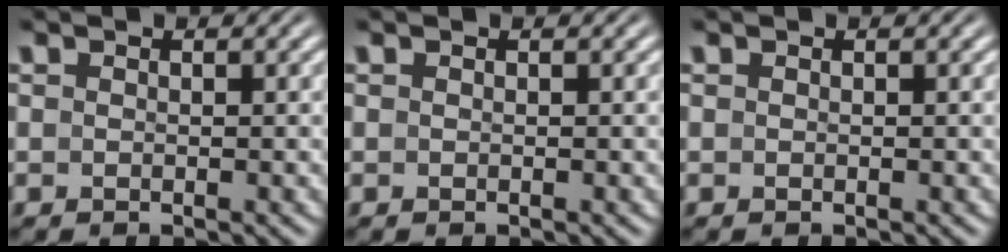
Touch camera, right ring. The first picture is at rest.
{"total": 0.0}
{"total": 0.0}